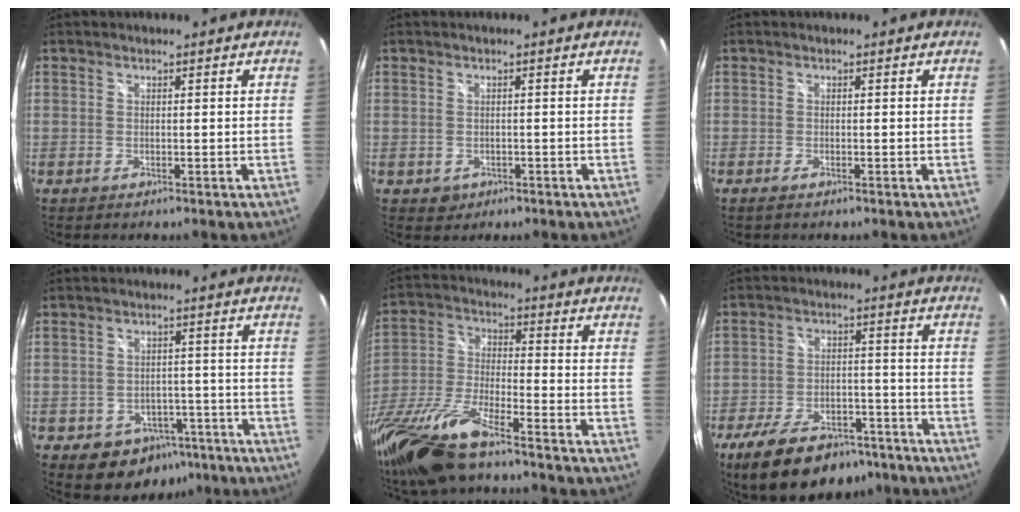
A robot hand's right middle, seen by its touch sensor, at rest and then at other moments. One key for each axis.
{"total": 2.1, "fx": -0.7, "fy": 1.9, "fz": 0.8, "tx": -0.016, "ty": -0.004, "tz": -0.006}
{"total": 1.0, "fx": -0.6, "fy": 0.1, "fz": 0.7, "tx": -0.014, "ty": -0.003, "tz": -0.014}
{"total": 9.1, "fx": -5.1, "fy": 6.8, "fz": 3.2, "tx": -0.065, "ty": 0.019, "tz": -0.047}
{"total": 17.9, "fx": -13.8, "fy": 2.8, "fz": 10.9, "tx": -0.237, "ty": -0.044, "tz": -0.266}
{"total": 17.9, "fx": -12.9, "fy": 8.5, "fz": 9.1, "tx": -0.190, "ty": -0.008, "tz": -0.190}